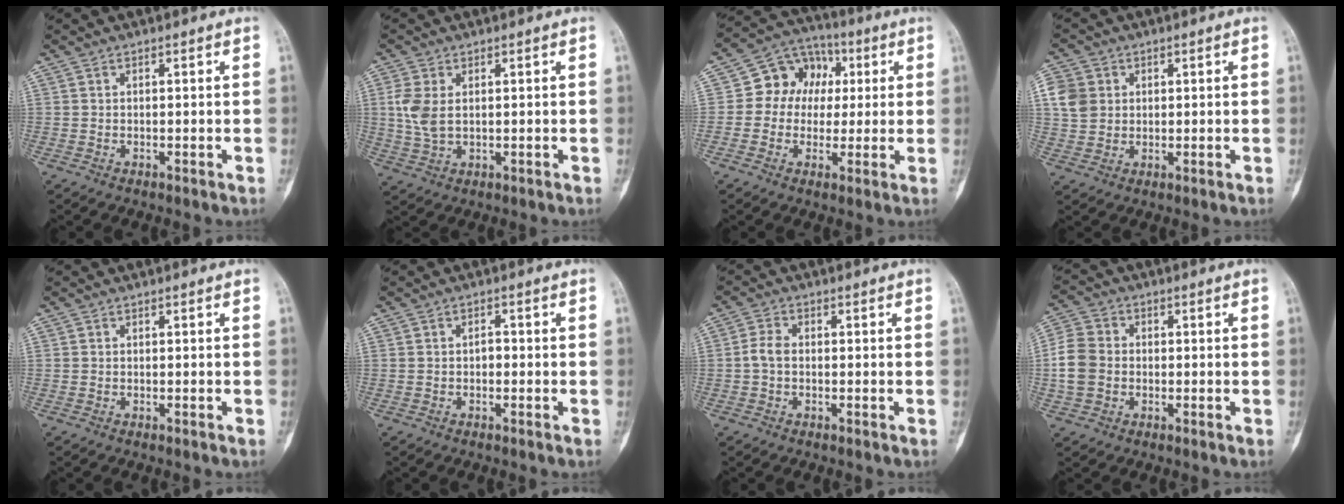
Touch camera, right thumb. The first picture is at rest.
{"total": 5.5, "force": [1.0, 3.3, 4.4], "torque": [-0.102, 0.000, 0.023]}
{"total": 10.8, "force": [1.4, 9.2, 5.6], "torque": [-0.046, 0.019, 0.010]}
{"total": 6.3, "force": [1.6, 5.5, 2.7], "torque": [-0.037, 0.002, 0.029]}
{"total": 0.0}
{"total": 1.3, "force": [-0.3, 0.9, 0.9], "torque": [-0.005, 0.005, -0.008]}
{"total": 3.0, "force": [-0.4, 2.0, 2.2], "torque": [-0.044, 0.007, -0.015]}
{"total": 7.4, "force": [-0.8, 6.1, 4.1], "torque": [-0.082, 0.017, -0.025]}